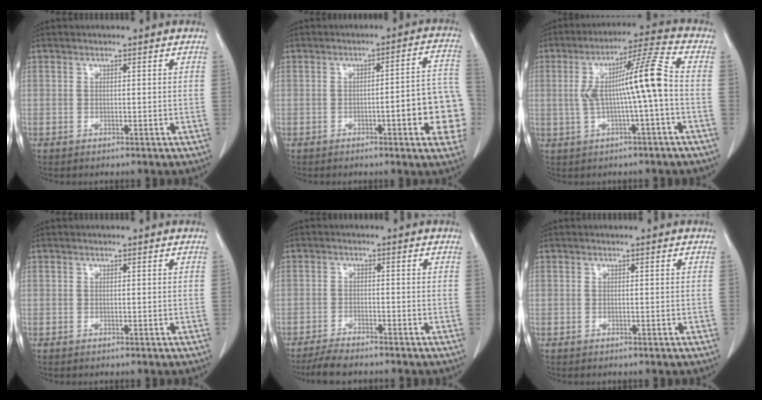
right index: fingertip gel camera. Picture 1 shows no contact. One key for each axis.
{"total": 11.1, "fx": -3.2, "fy": 1.8, "fz": 10.5, "tx": -0.107, "ty": 0.021, "tz": -0.041}
{"total": 9.7, "fx": -0.6, "fy": -0.6, "fz": 9.6, "tx": -0.169, "ty": 0.024, "tz": -0.011}
{"total": 0.0}
{"total": 4.8, "fx": -4.3, "fy": 0.4, "fz": 2.0, "tx": -0.033, "ty": -0.015, "tz": -0.076}
{"total": 0.0}